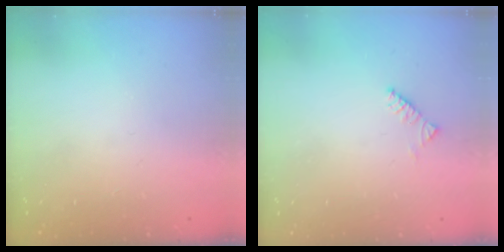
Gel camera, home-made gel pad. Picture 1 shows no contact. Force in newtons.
{"total": 2.9, "press": 2.9, "slide": 0.5}